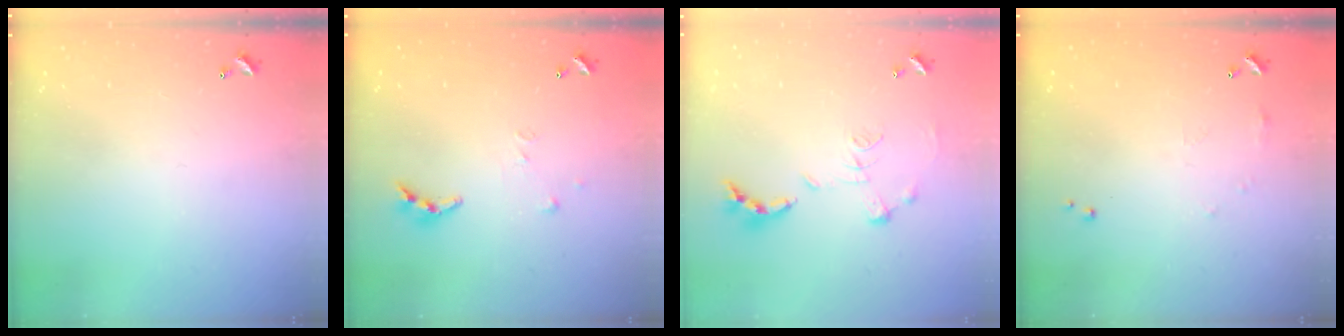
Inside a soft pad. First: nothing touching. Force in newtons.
{"total": 5.7, "press": 5.7, "slide": 0.4}
{"total": 1.1, "press": 1.0, "slide": 0.4}
{"total": 5.4, "press": 5.3, "slide": 0.6}